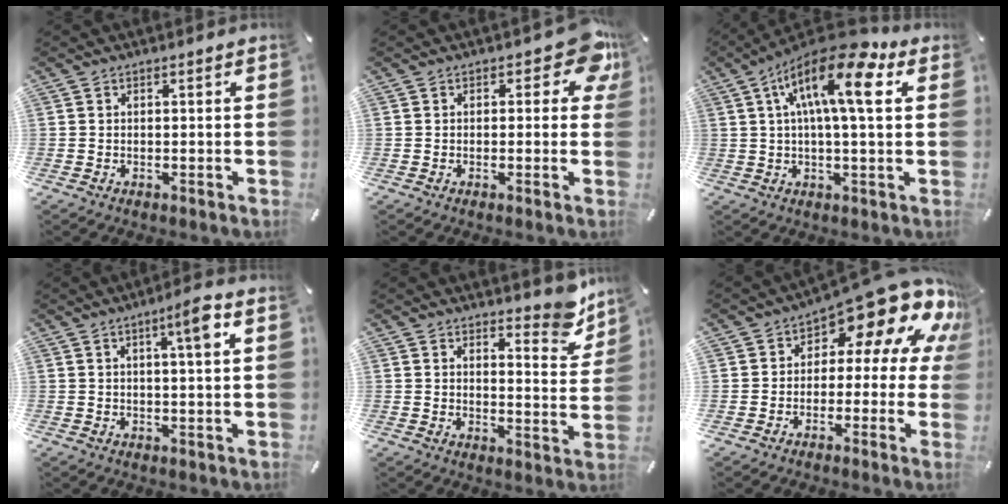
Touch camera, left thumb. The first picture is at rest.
{"total": 6.9, "force": [2.7, 3.6, 5.2], "torque": [-0.057, -0.009, 0.041]}
{"total": 16.1, "force": [5.8, 4.9, 14.2], "torque": [-0.240, -0.020, 0.093]}
{"total": 5.7, "force": [2.3, 0.4, 5.2], "torque": [-0.081, -0.008, 0.030]}
{"total": 8.5, "force": [7.2, 3.4, 3.1], "torque": [-0.021, -0.059, 0.124]}
{"total": 15.5, "force": [8.8, 8.0, 9.9], "torque": [-0.137, -0.071, 0.145]}